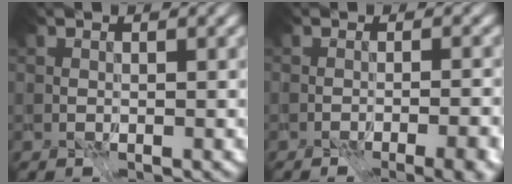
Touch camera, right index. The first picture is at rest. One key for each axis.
{"total": 8.4, "fx": -5.5, "fy": 3.4, "fz": 5.5, "tx": -0.036, "ty": -0.002, "tz": -0.050}